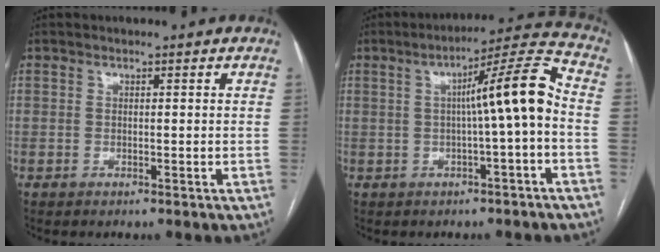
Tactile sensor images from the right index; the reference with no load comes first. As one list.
[{"total": 9.8, "force": [-0.4, -0.3, 9.8], "torque": [-0.141, 0.028, -0.008]}]